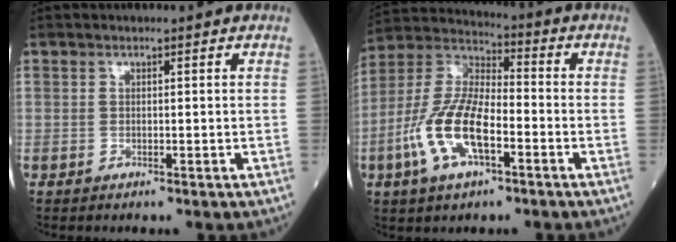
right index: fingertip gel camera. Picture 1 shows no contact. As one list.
[{"total": 13.4, "force": [-4.5, 5.0, 11.6], "torque": [-0.254, 0.007, -0.088]}]